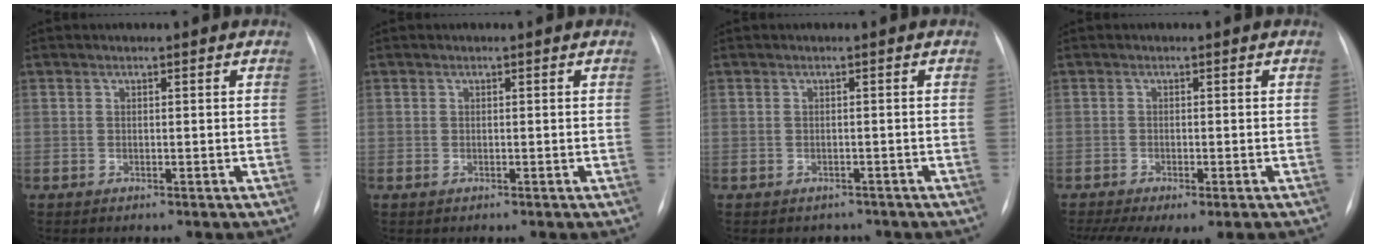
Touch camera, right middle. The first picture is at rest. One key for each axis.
{"total": 0.0}
{"total": 2.2, "fx": -1.8, "fy": 1.3, "fz": 0.1, "tx": -0.005, "ty": 0.007, "tz": -0.022}
{"total": 8.9, "fx": -6.2, "fy": 2.6, "fz": 5.8, "tx": -0.096, "ty": -0.010, "tz": -0.092}